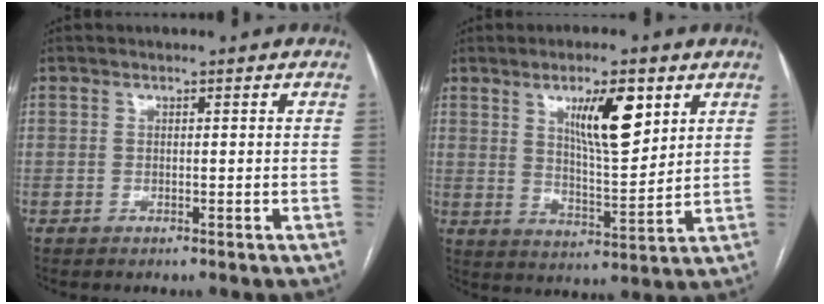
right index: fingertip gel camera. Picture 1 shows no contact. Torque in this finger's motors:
{"motor_torque": [0.59, 0.48, 0.32, 0.12]}